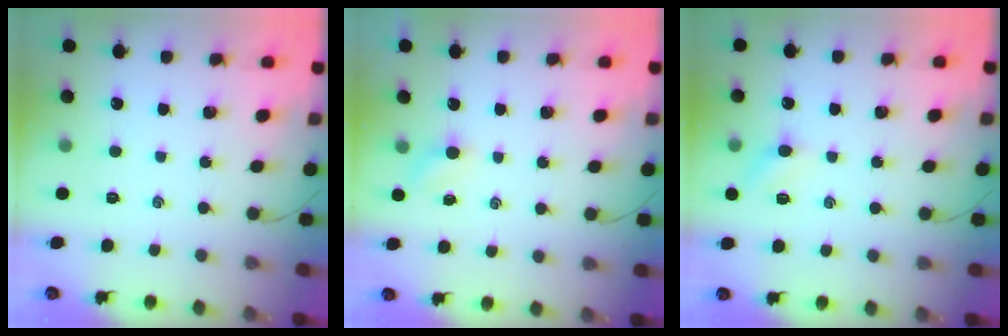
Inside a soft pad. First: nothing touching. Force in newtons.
{"total": 2.6, "press": 2.4, "slide": 0.8}
{"total": 4.0, "press": 3.9, "slide": 1.2}